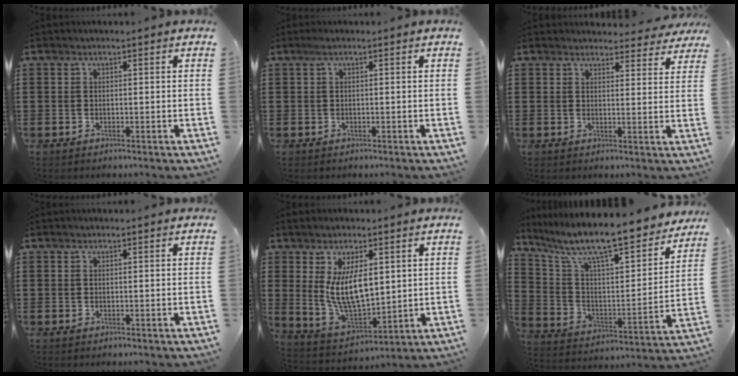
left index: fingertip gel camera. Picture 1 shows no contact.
{"total": 0.7, "force": [-0.1, 0.1, 0.7], "torque": [-0.013, -0.002, -0.001]}
{"total": 3.3, "force": [3.2, 0.8, 0.5], "torque": [-0.005, -0.016, 0.056]}
{"total": 0.0}
{"total": 9.4, "force": [2.4, 4.5, 7.9], "torque": [-0.167, -0.003, 0.040]}
{"total": 11.1, "force": [9.3, 1.4, 5.8], "torque": [-0.145, -0.073, 0.152]}